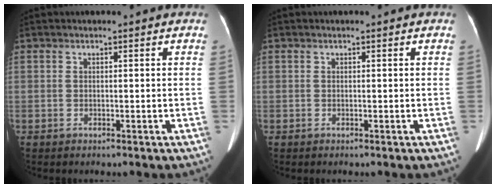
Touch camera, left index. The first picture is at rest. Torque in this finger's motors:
{"motor_torque": [-0.05, -0.04, -0.01, 0.00]}